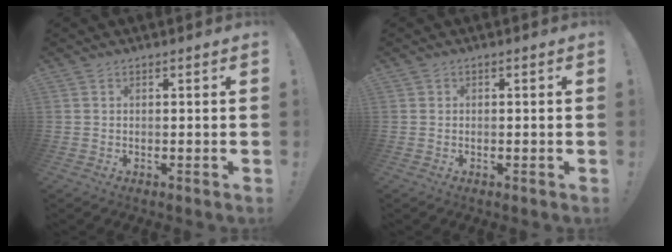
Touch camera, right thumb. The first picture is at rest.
{"total": 0.5, "force": [0.2, 0.4, 0.0], "torque": [-0.008, 0.003, 0.007]}